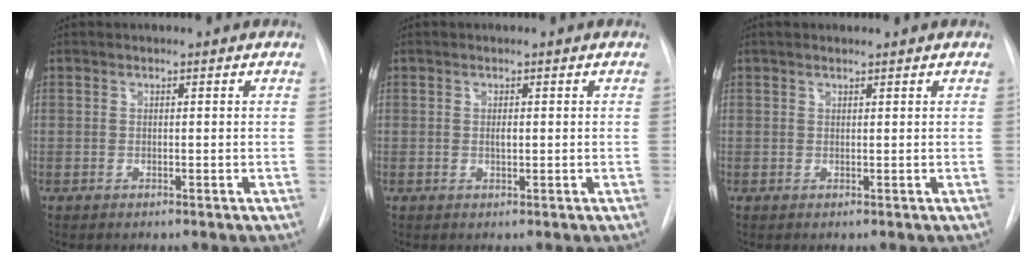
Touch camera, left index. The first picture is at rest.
{"total": 0.8, "force": [0.1, 0.3, 0.7], "torque": [-0.014, -0.003, 0.001]}
{"total": 1.3, "force": [1.2, 0.2, 0.5], "torque": [-0.009, 0.015, 0.019]}